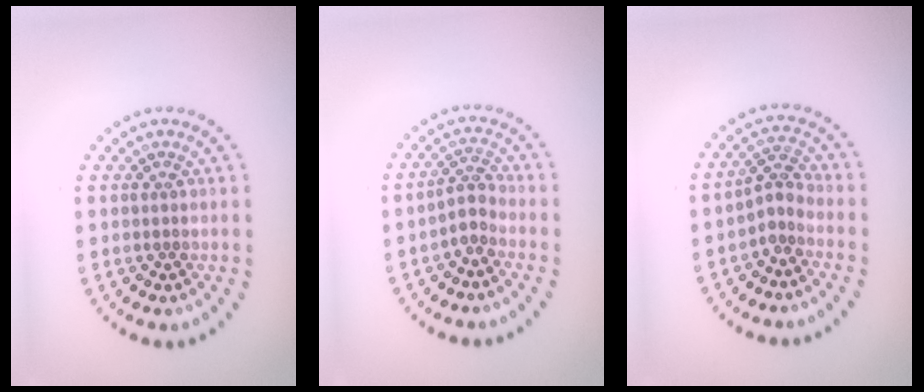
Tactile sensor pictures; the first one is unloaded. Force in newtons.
{"total": 1.9, "press": 1.3, "slide": 1.3}
{"total": 2.0, "press": 1.4, "slide": 1.3}